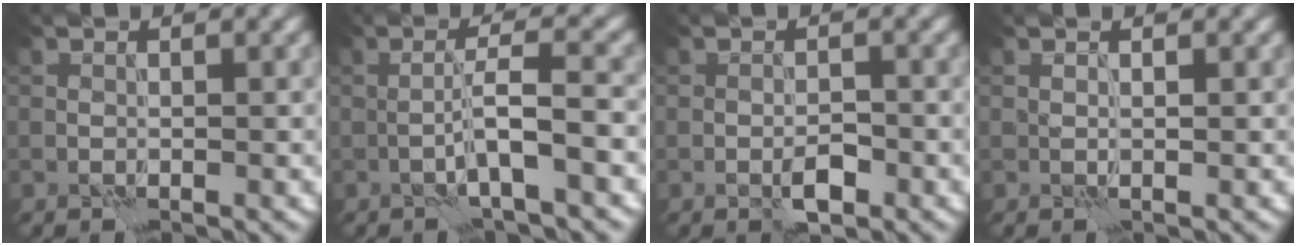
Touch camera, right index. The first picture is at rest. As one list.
[{"total": 3.8, "force": [-1.0, 0.3, 3.6], "torque": [-0.065, 0.010, -0.023]}, {"total": 2.1, "force": [-1.1, 0.8, 1.6], "torque": [-0.027, 0.001, -0.020]}, {"total": 0.6, "force": [0.4, 0.1, 0.5], "torque": [-0.011, -0.001, 0.004]}]